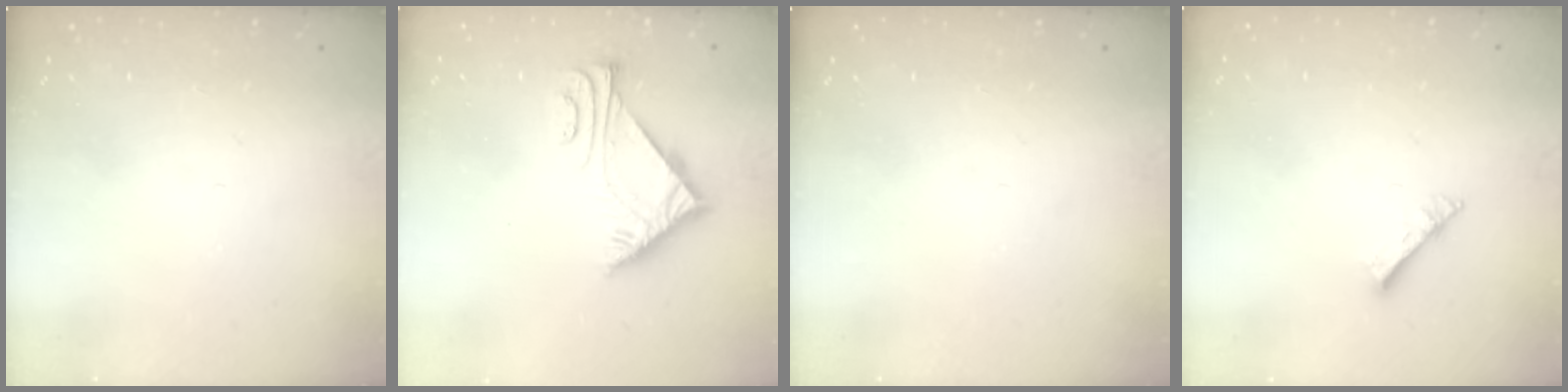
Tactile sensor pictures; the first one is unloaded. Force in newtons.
{"total": 5.5, "press": 5.5, "slide": 0.9}
{"total": 0.0}
{"total": 4.1, "press": 4.1, "slide": 0.4}